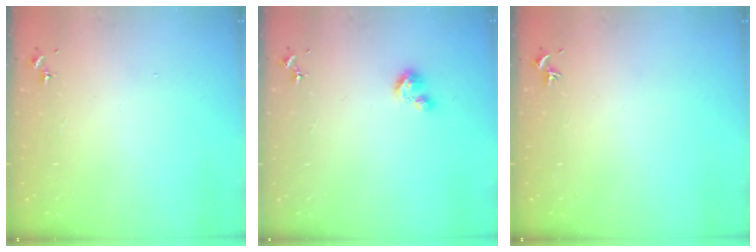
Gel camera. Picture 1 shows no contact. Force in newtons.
{"total": 4.4, "press": 4.4, "slide": 0.4}
{"total": 0.0}